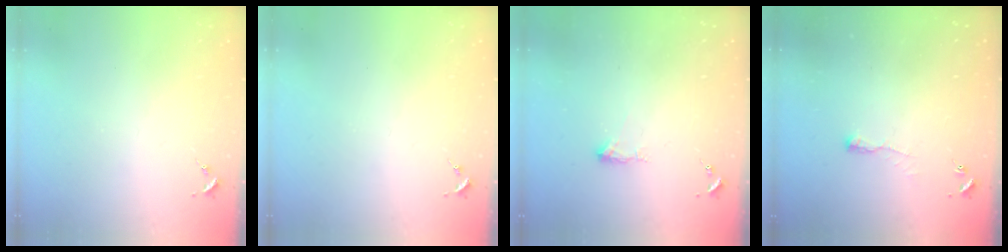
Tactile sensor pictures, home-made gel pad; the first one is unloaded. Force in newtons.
{"total": 0.0}
{"total": 3.7, "press": 3.7, "slide": 0.7}
{"total": 3.4, "press": 3.4, "slide": 0.6}